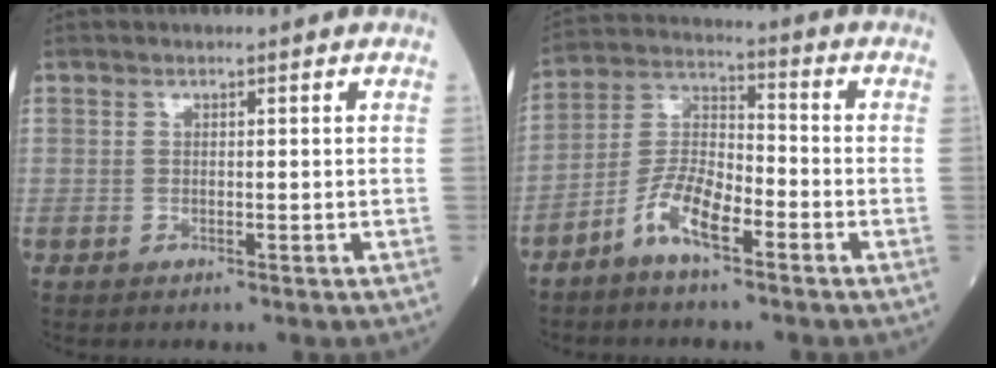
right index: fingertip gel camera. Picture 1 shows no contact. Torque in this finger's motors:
{"motor_torque": [0.35, 0.15, 0.13, 0.04]}